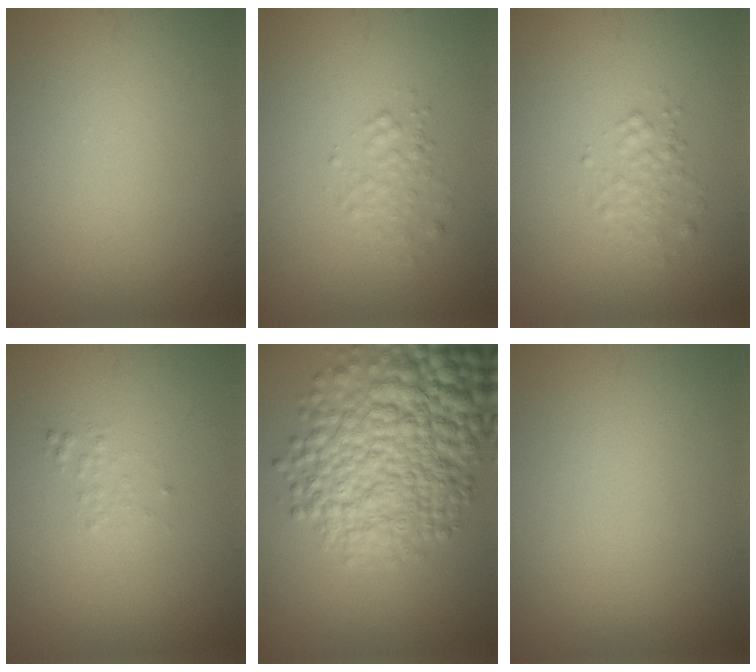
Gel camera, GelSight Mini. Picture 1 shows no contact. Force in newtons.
{"total": 1.6, "press": 1.6, "slide": 0.1}
{"total": 1.6, "press": 1.6, "slide": 0.1}
{"total": 0.7, "press": 0.7, "slide": 0.1}
{"total": 11.5, "press": 11.5, "slide": 0.3}
{"total": 0.0}